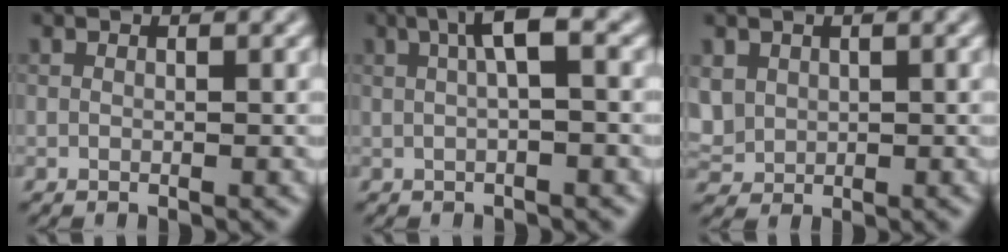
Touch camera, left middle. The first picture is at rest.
{"total": 2.6, "force": [0.2, 0.1, 2.6], "torque": [-0.056, 0.015, 0.017]}
{"total": 0.7, "force": [0.1, 0.7, -0.1], "torque": [-0.022, 0.007, 0.026]}